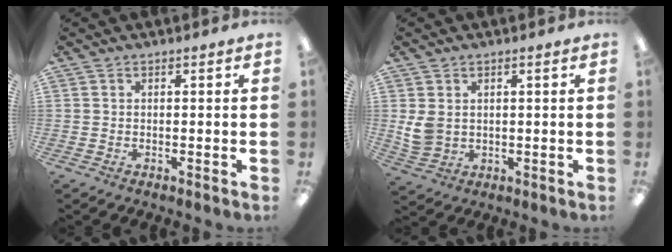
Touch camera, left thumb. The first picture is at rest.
{"total": 4.8, "force": [1.5, 3.7, 2.7], "torque": [-0.052, 0.000, 0.031]}